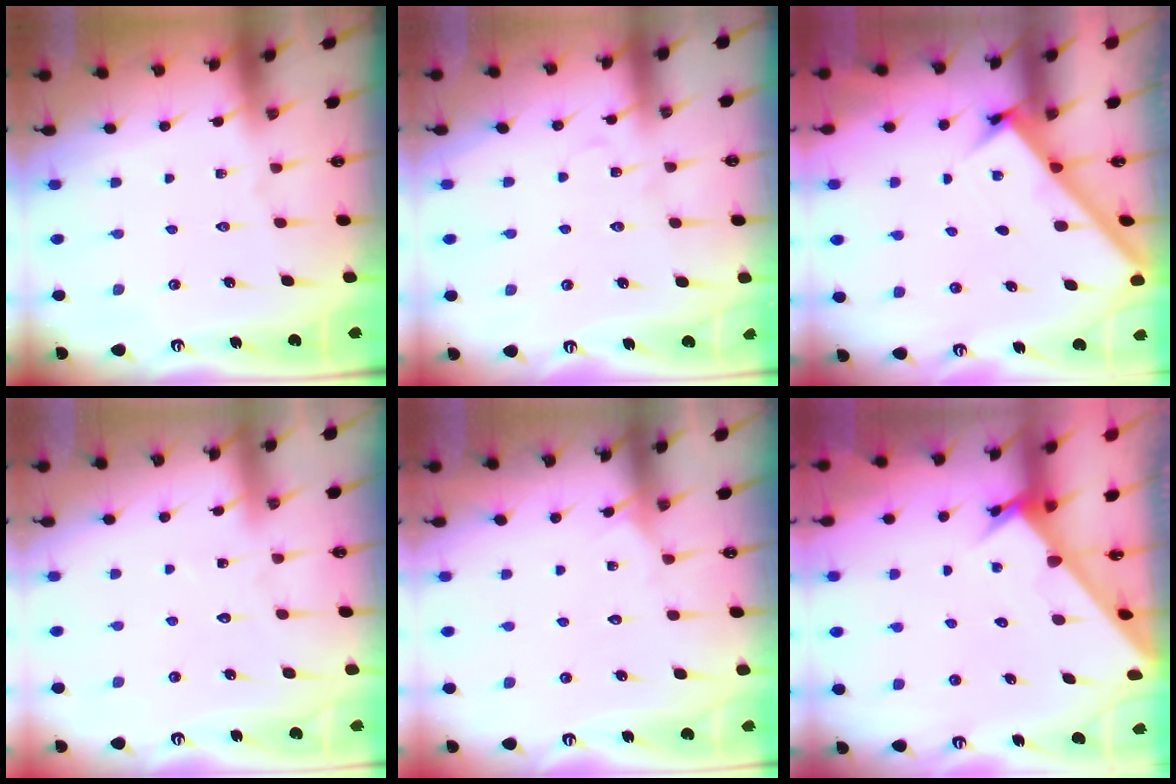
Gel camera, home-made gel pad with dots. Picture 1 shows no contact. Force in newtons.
{"total": 4.7, "press": 4.6, "slide": 0.6}
{"total": 2.9, "press": 2.9, "slide": 0.1}
{"total": 4.8, "press": 4.8, "slide": 0.5}
{"total": 3.6, "press": 3.6, "slide": 0.4}
{"total": 2.8, "press": 2.8, "slide": 0.1}